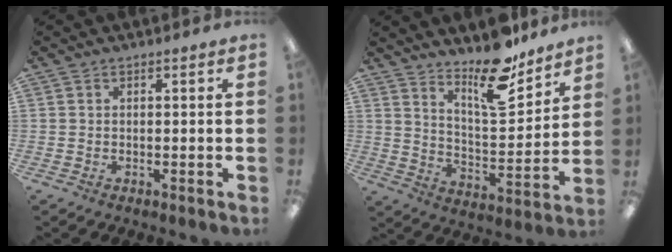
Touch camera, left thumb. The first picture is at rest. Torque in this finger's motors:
{"motor_torque": [0.29, 0.23, 0.25, -0.96, 0.08]}